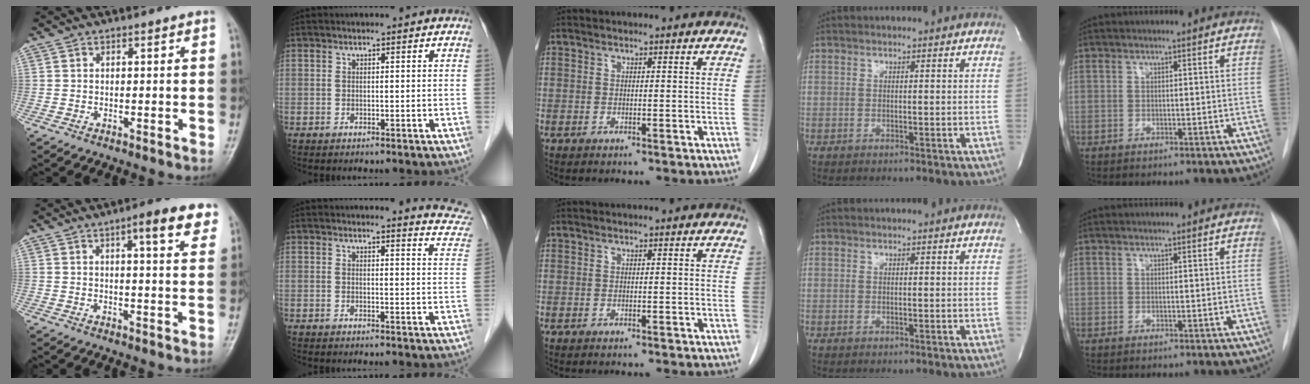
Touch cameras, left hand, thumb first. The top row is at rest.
{"thumb": {"total": 7.8, "force": [4.4, 1.8, 6.2], "torque": [-0.069, -0.015, 0.054]}, "index": {"total": 6.7, "force": [6.7, 0.3, 0.5], "torque": [0.006, -0.056, 0.044]}}